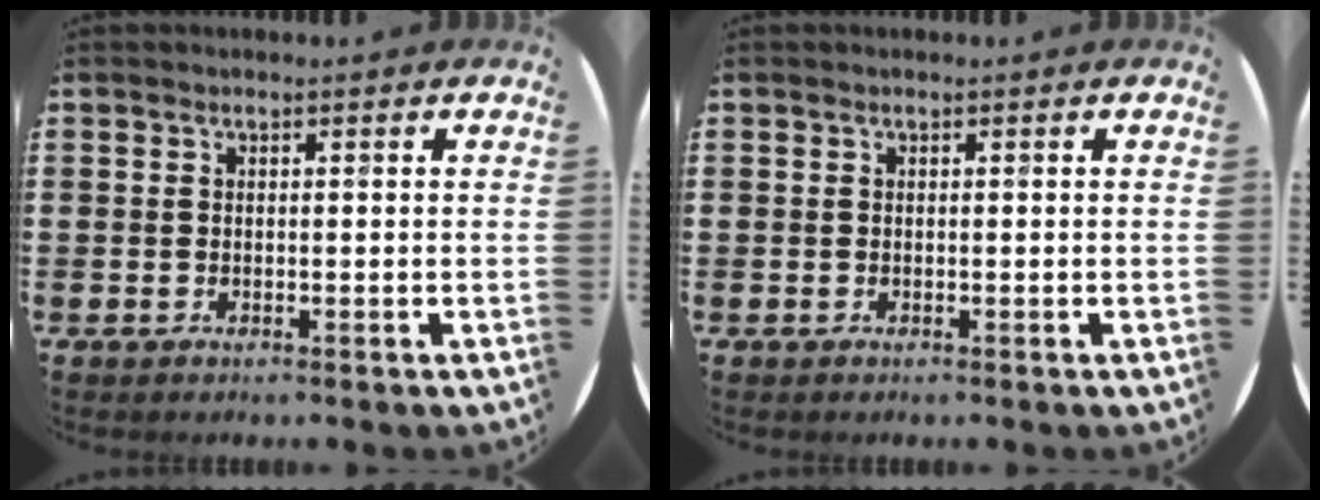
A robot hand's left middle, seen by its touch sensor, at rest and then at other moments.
{"total": 0.0}